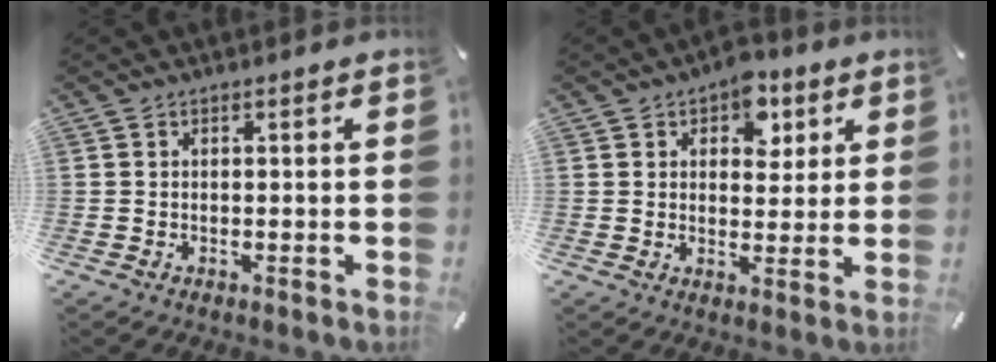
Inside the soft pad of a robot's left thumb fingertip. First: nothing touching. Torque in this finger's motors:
{"motor_torque": [0.40, -0.06, 0.18, 0.06, 0.07]}